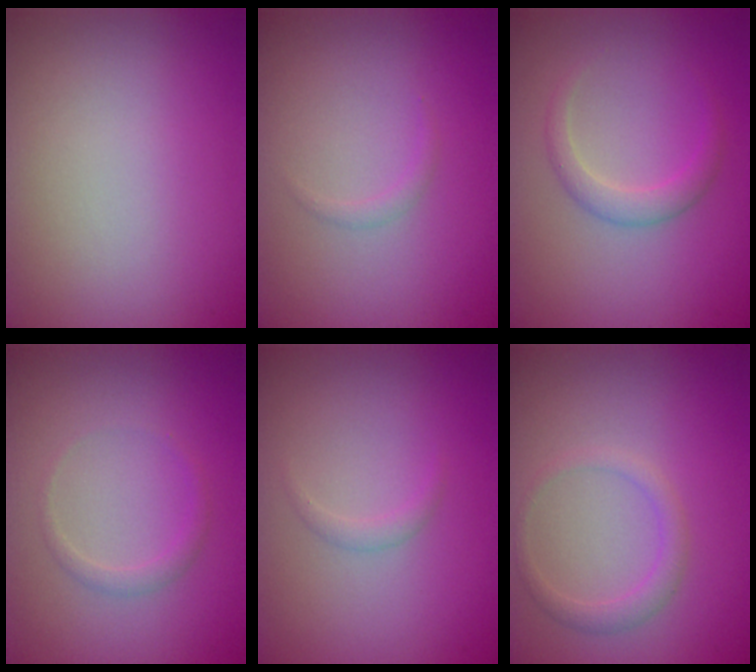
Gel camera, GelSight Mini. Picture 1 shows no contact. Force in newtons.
{"total": 0.7, "press": 0.7, "slide": 0.1}
{"total": 1.9, "press": 1.9, "slide": 0.1}
{"total": 1.1, "press": 1.1, "slide": 0.0}
{"total": 0.8, "press": 0.8, "slide": 0.0}
{"total": 1.7, "press": 1.7, "slide": 0.1}